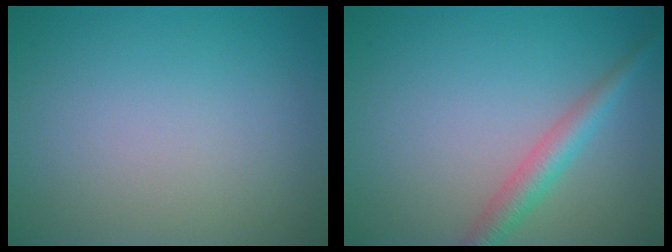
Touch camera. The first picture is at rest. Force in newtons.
{"total": 2.7, "press": 2.7, "slide": 0.1}